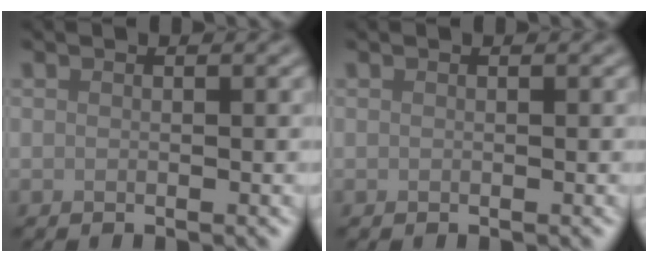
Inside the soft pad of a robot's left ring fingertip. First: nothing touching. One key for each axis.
{"total": 0.0}